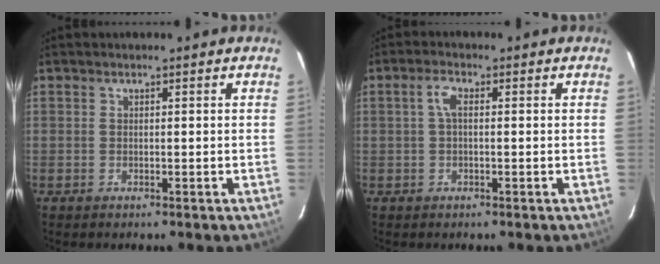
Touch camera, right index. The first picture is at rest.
{"total": 2.6, "force": [0.4, 1.1, 2.3], "torque": [-0.050, 0.010, 0.006]}